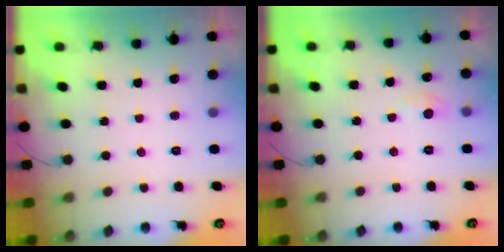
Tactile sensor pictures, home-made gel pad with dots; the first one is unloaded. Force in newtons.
{"total": 5.8, "press": 5.8, "slide": 0.7}